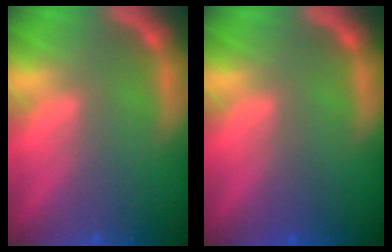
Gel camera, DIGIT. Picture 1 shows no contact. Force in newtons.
{"total": 1.0}